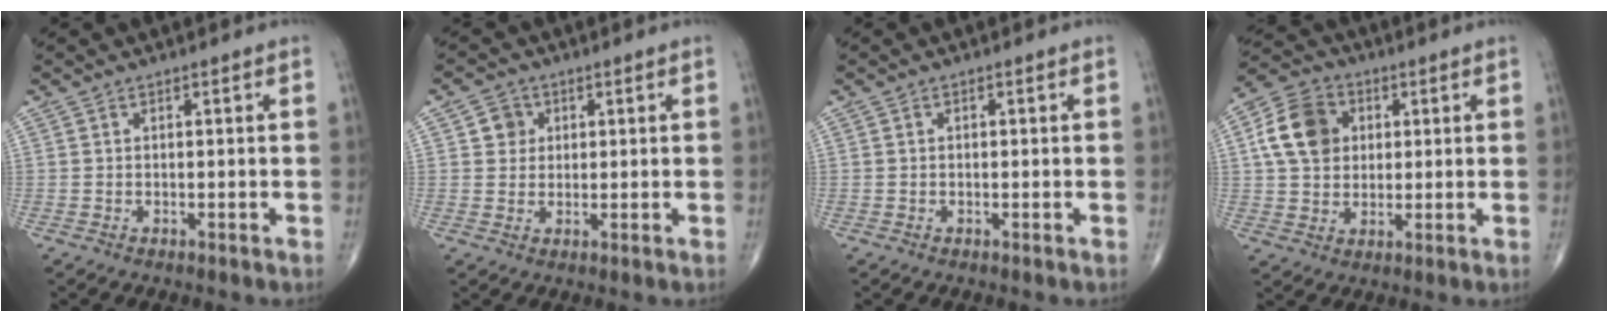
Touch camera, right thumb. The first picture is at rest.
{"total": 3.6, "force": [1.1, 3.3, 0.9], "torque": [0.004, -0.001, 0.014]}
{"total": 0.0}
{"total": 11.2, "force": [2.4, 8.9, 6.4], "torque": [-0.100, 0.007, 0.035]}